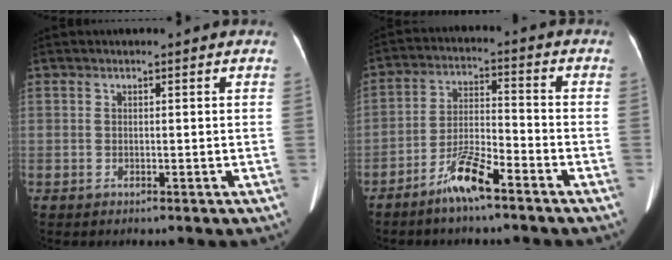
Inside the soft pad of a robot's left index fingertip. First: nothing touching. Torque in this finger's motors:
{"motor_torque": [0.96, 0.93, 0.12, 0.11]}